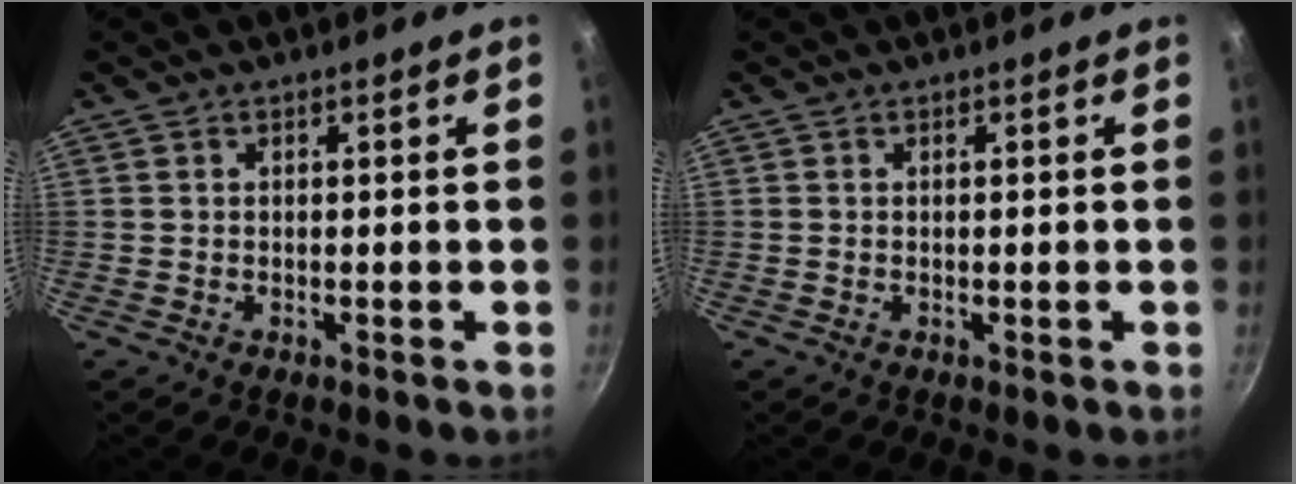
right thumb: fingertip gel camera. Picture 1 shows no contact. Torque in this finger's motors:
{"motor_torque": [-0.02, -0.15, 0.16, 0.01, 0.00]}